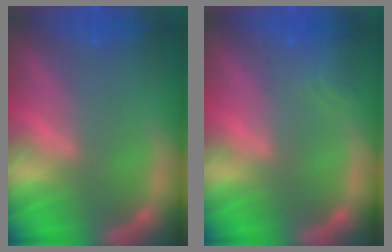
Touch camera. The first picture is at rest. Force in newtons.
{"total": 1.9}